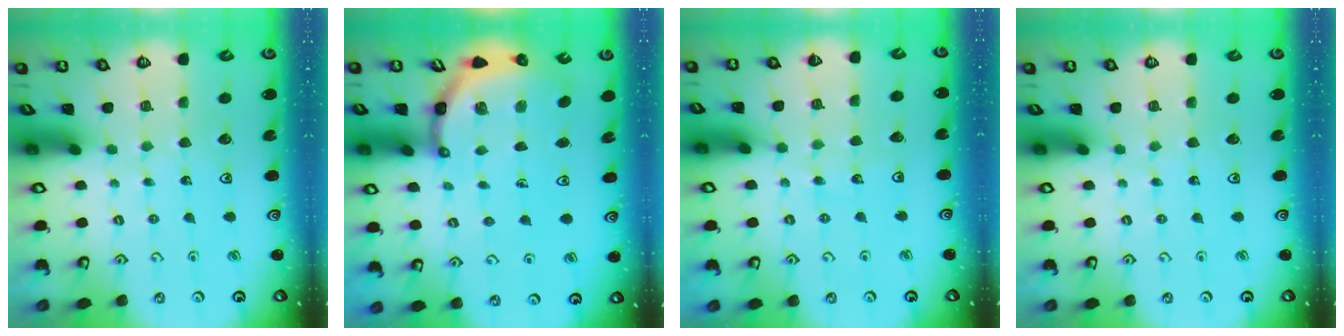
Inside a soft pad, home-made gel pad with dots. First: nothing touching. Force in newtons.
{"total": 4.3, "press": 3.9, "slide": 2.0}
{"total": 4.9, "press": 4.9, "slide": 0.4}
{"total": 0.0}